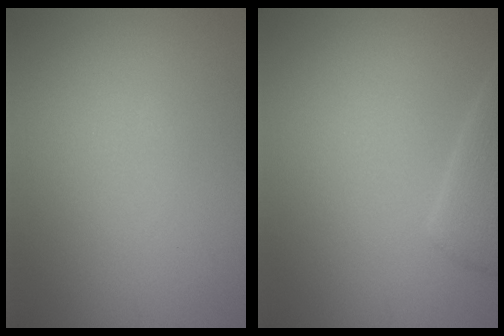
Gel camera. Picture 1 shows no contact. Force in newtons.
{"total": 3.0, "press": 3.0, "slide": 0.3}